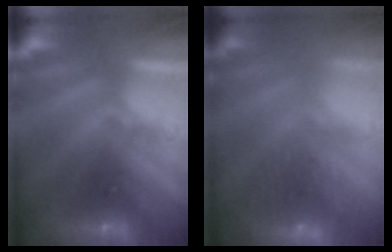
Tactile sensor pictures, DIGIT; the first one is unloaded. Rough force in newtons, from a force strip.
{"total": 8.1}